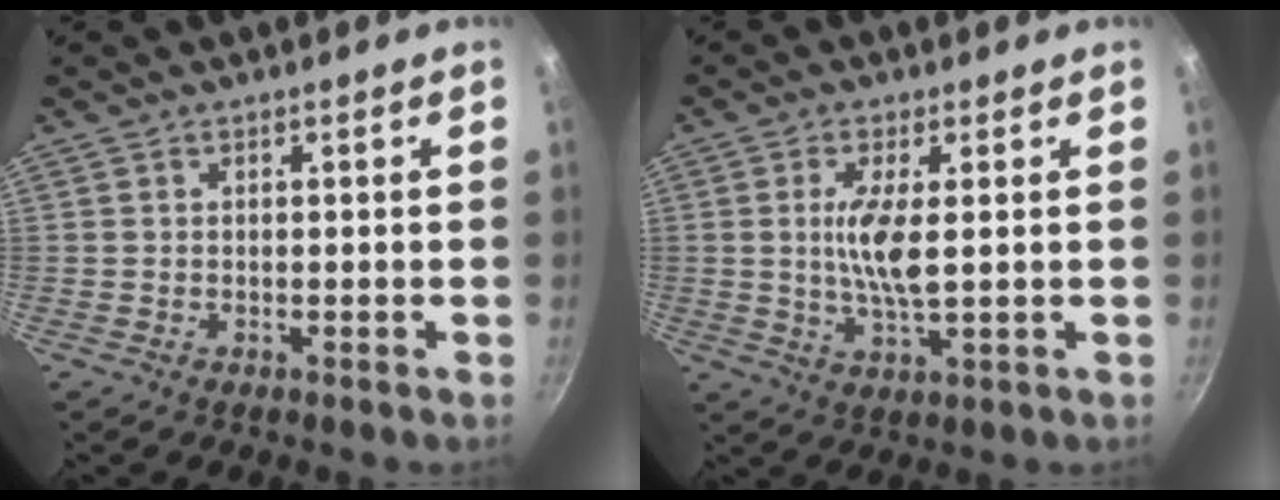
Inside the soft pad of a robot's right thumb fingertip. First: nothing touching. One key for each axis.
{"total": 7.5, "fx": 0.8, "fy": 2.1, "fz": 7.2, "tx": -0.148, "ty": -0.007, "tz": 0.017}